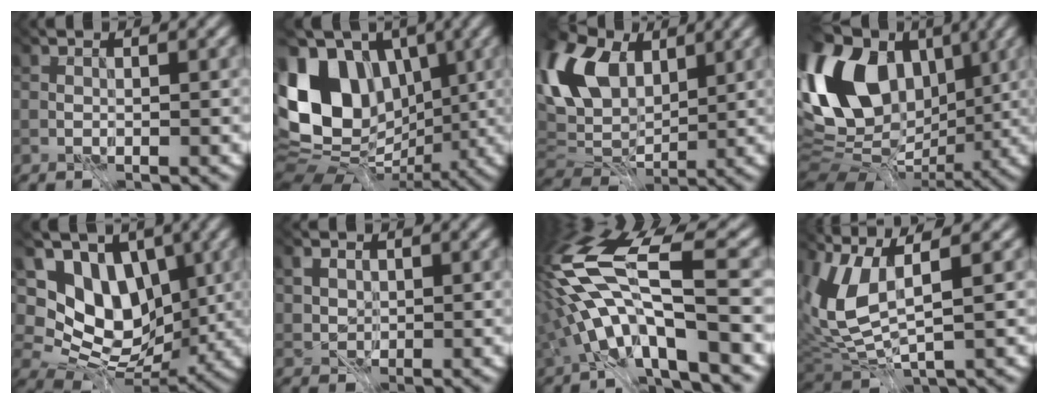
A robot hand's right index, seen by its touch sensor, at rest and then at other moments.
{"total": 11.7, "force": [-0.3, 9.2, 7.2], "torque": [-0.157, 0.009, 0.004]}
{"total": 8.6, "force": [2.0, 5.6, 6.2], "torque": [-0.153, 0.007, 0.053]}
{"total": 13.6, "force": [1.5, 9.6, 9.5], "torque": [-0.183, 0.026, 0.036]}
{"total": 6.7, "force": [-0.1, 5.1, 4.3], "torque": [-0.082, -0.032, 0.018]}
{"total": 1.6, "force": [0.3, 1.5, 0.5], "torque": [-0.043, -0.009, 0.029]}
{"total": 11.0, "force": [-3.4, 2.2, 10.2], "torque": [-0.210, 0.007, -0.044]}
{"total": 6.7, "force": [0.4, 2.4, 6.2], "torque": [-0.178, -0.010, 0.036]}